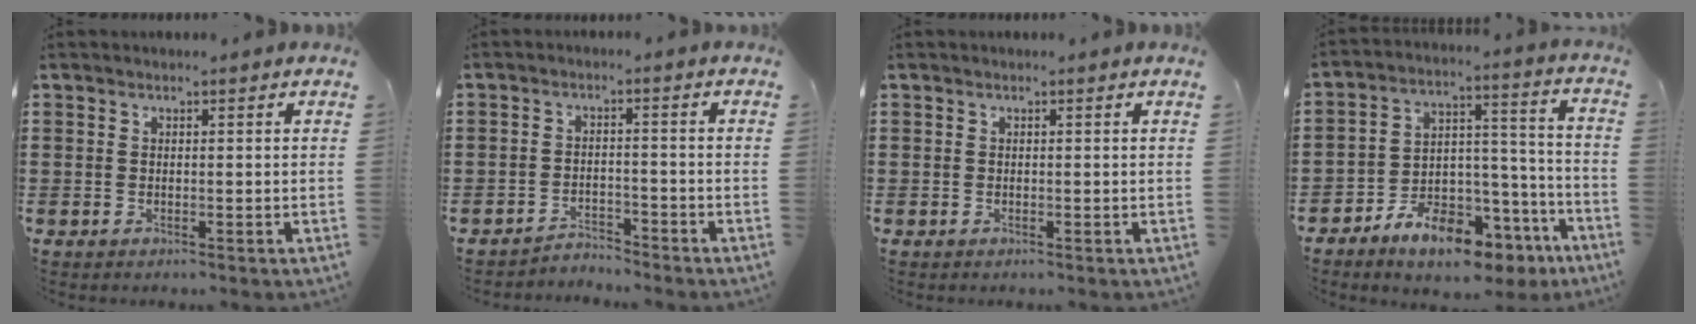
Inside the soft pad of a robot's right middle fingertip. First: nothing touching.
{"total": 2.9, "force": [-2.9, 0.3, 0.0], "torque": [-0.009, 0.001, -0.063]}
{"total": 0.0}
{"total": 9.9, "force": [-7.9, 3.9, 4.4], "torque": [-0.071, 0.037, -0.143]}